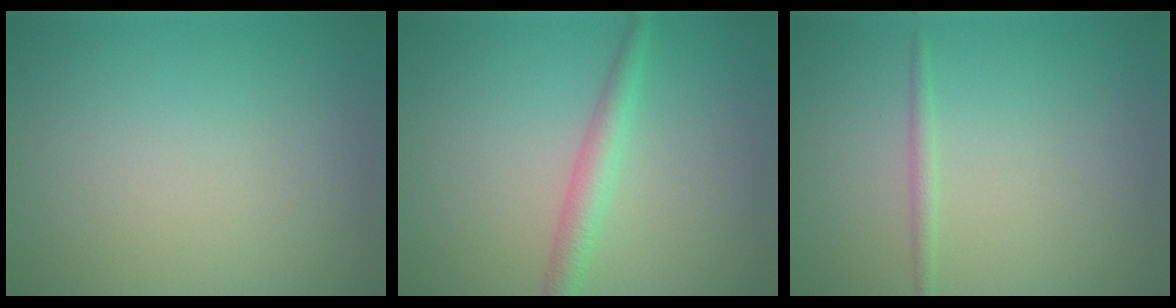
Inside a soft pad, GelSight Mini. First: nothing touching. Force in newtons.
{"total": 2.4, "press": 2.4, "slide": 0.0}
{"total": 0.9, "press": 0.9, "slide": 0.1}